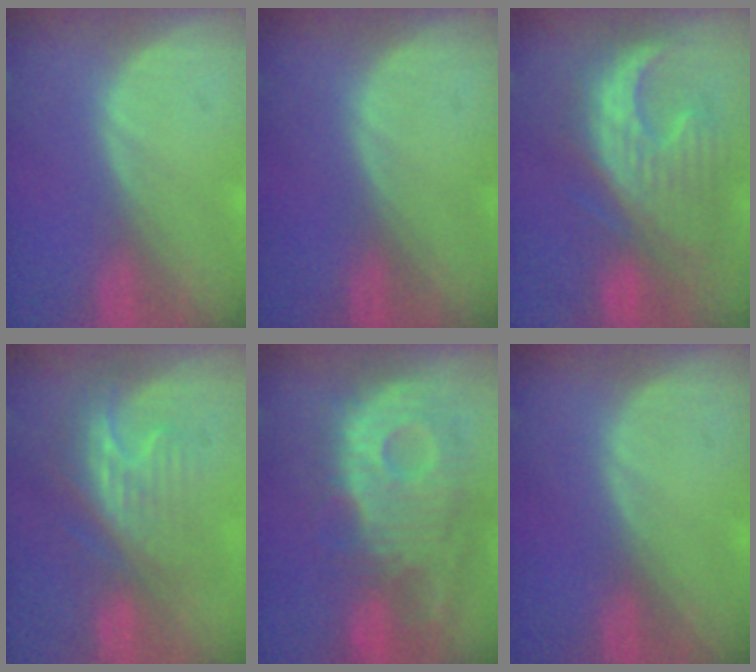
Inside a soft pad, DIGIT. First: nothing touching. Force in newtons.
{"total": 0.0}
{"total": 10.8, "press": 10.5, "slide": 2.8}
{"total": 8.2, "press": 7.3, "slide": 3.6}
{"total": 12.2, "press": 10.8, "slide": 5.7}
{"total": 0.0}